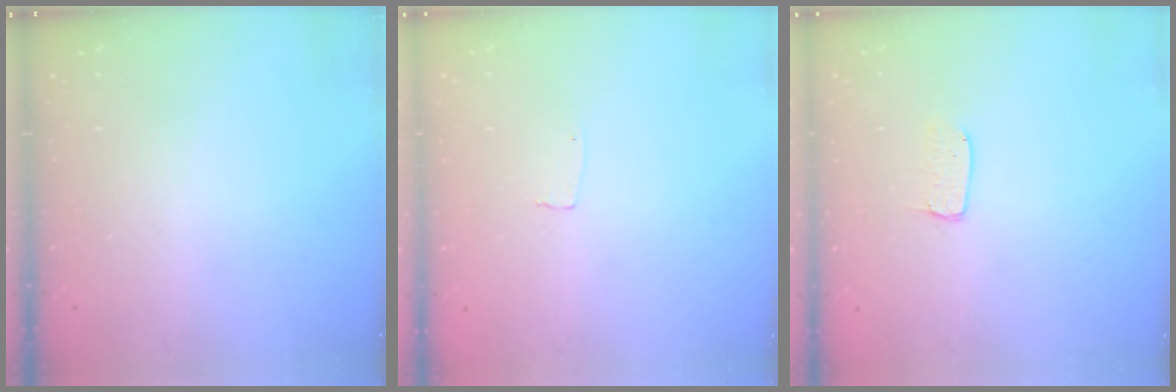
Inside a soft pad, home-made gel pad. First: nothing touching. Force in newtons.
{"total": 3.0, "press": 3.0, "slide": 0.2}
{"total": 3.8, "press": 3.8, "slide": 0.3}